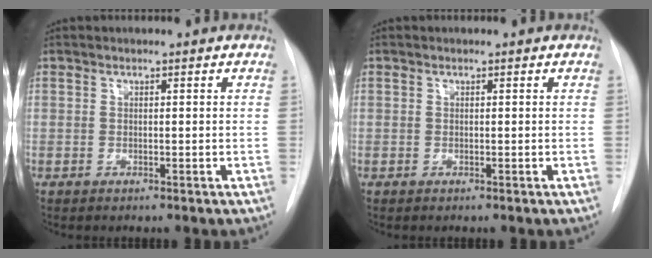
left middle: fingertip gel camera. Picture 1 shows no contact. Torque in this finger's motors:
{"motor_torque": [-0.03, -0.17, 0.00, 0.00]}